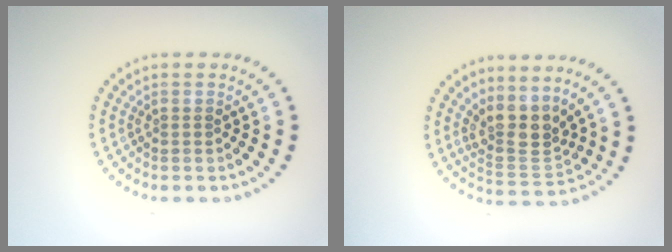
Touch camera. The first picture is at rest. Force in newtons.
{"total": 3.7, "press": 2.8, "slide": 2.4}